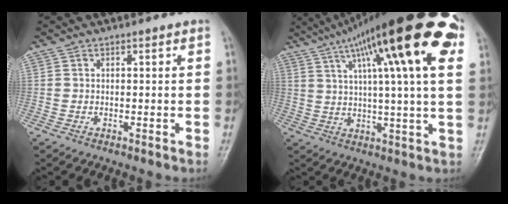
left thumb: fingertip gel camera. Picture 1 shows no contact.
{"total": 26.2, "force": [11.6, 5.4, 22.9], "torque": [-0.350, 0.010, 0.173]}